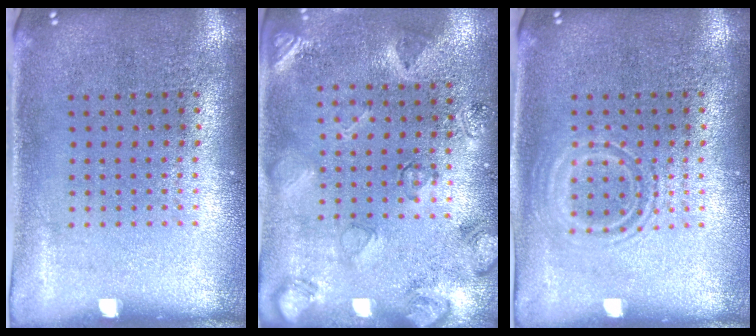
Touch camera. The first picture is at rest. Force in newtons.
{"total": 2.5, "press": 1.8, "slide": 1.8}
{"total": 1.1, "press": 1.0, "slide": 0.2}